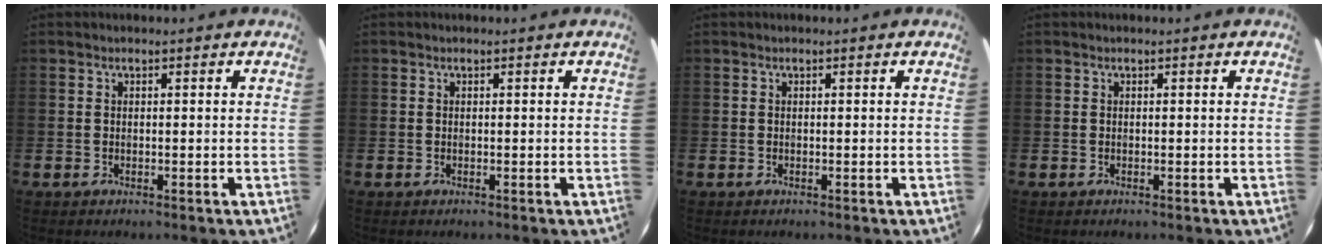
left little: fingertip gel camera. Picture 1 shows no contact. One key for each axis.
{"total": 0.0}
{"total": 0.0}
{"total": 0.0}